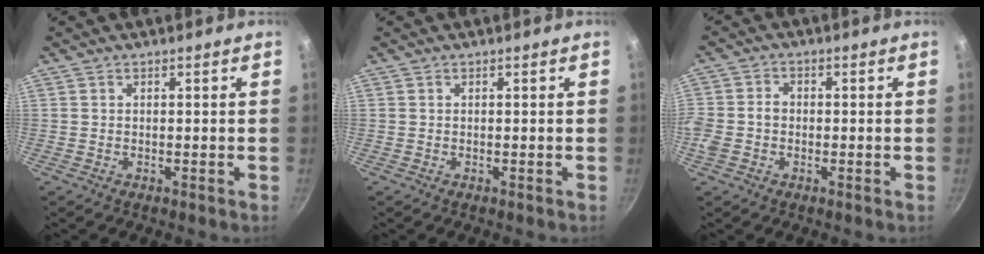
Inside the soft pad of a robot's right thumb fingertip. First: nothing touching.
{"total": 0.0}
{"total": 6.1, "force": [-0.8, 4.9, 3.6], "torque": [-0.072, 0.013, -0.023]}